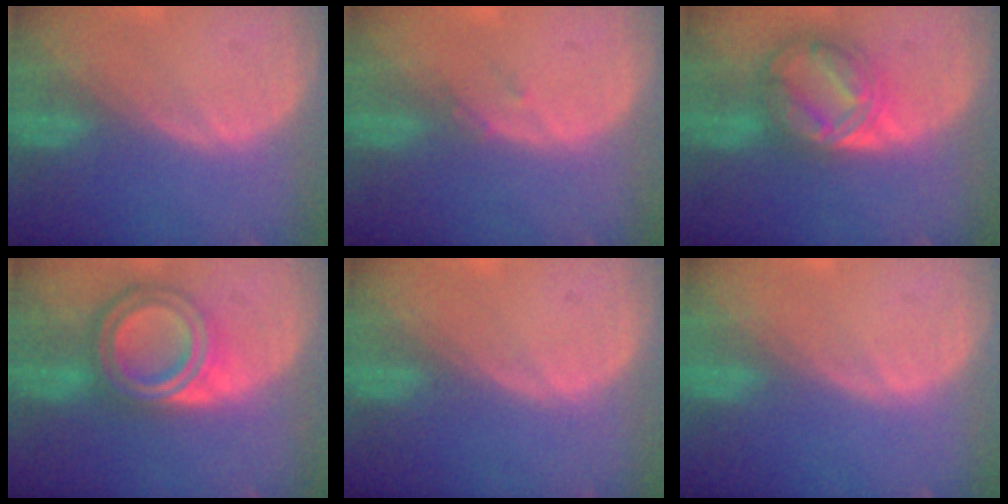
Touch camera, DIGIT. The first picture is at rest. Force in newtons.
{"total": 1.2, "press": 1.0, "slide": 0.6}
{"total": 8.0, "press": 8.0, "slide": 0.6}
{"total": 8.1, "press": 8.1, "slide": 0.5}
{"total": 0.0}
{"total": 0.0}